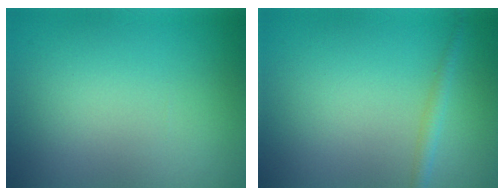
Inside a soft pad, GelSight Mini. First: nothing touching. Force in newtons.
{"total": 1.4, "press": 1.4, "slide": 0.1}